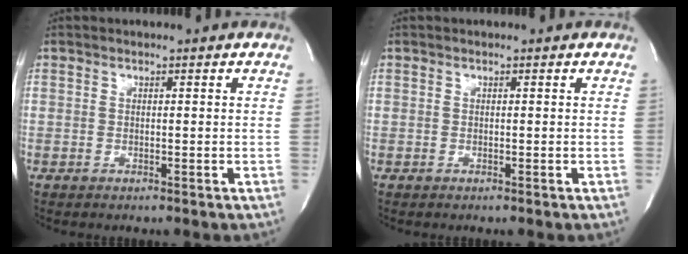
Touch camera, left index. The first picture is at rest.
{"total": 0.0}